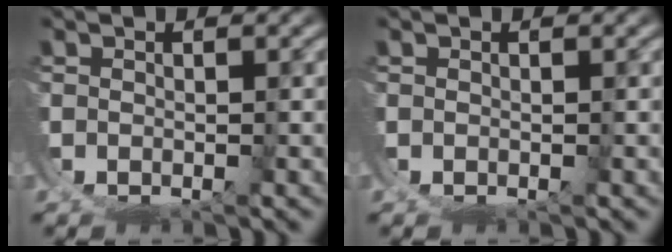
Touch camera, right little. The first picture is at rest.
{"total": 0.0}